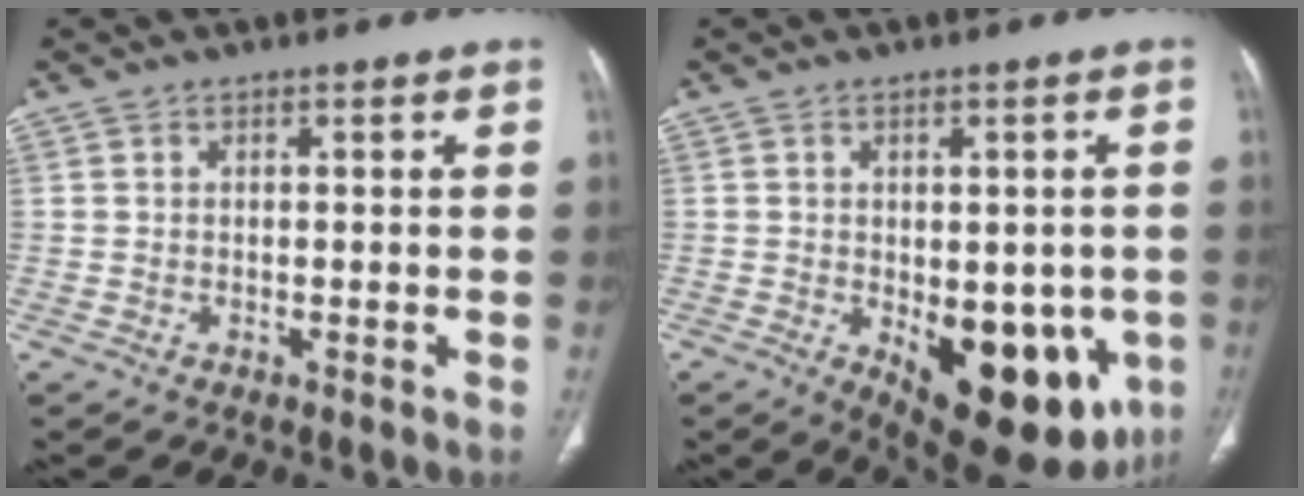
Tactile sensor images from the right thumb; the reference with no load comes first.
{"total": 18.9, "force": [-5.8, 9.5, 15.3], "torque": [-0.145, -0.009, -0.052]}